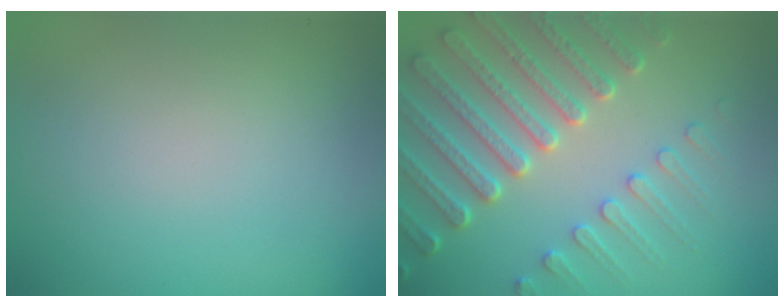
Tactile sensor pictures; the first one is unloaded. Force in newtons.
{"total": 6.5, "press": 5.3, "slide": 3.8}